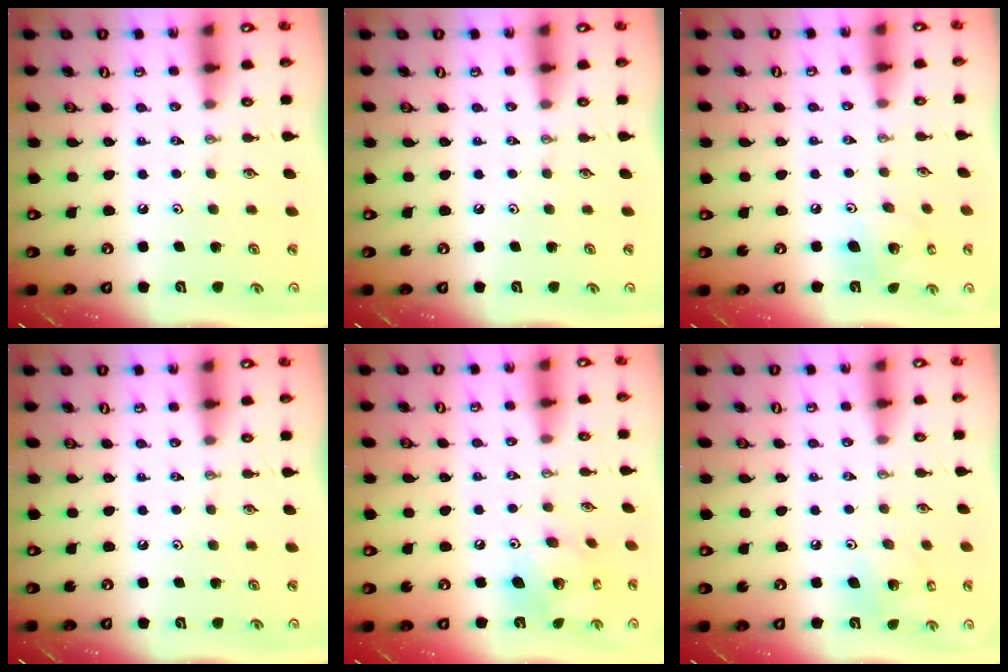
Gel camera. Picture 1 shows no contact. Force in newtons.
{"total": 0.0}
{"total": 9.5, "press": 9.5, "slide": 0.7}
{"total": 0.0}
{"total": 11.5, "press": 11.5, "slide": 0.7}
{"total": 5.6, "press": 5.4, "slide": 1.4}